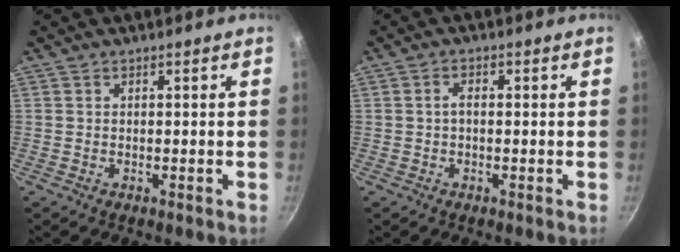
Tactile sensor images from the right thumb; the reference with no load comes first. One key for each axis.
{"total": 1.8, "fx": -0.1, "fy": 1.1, "fz": 1.5, "tx": -0.023, "ty": 0.010, "tz": -0.003}